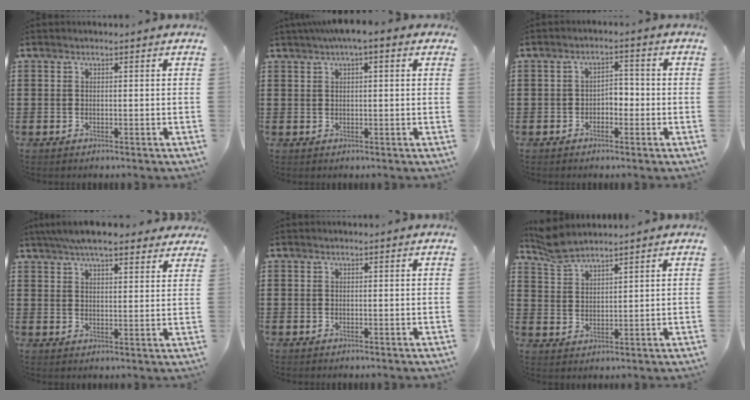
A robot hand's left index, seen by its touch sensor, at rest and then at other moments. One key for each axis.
{"total": 2.8, "fx": 1.4, "fy": 0.6, "fz": 2.3, "tx": -0.047, "ty": 0.006, "tz": 0.023}
{"total": 2.3, "fx": -1.4, "fy": 1.3, "fz": 1.3, "tx": -0.030, "ty": 0.008, "tz": -0.034}
{"total": 6.6, "fx": 5.8, "fy": 1.1, "fz": 2.9, "tx": -0.073, "ty": -0.006, "tz": 0.108}
{"total": 0.0}
{"total": 4.3, "fx": 4.2, "fy": 0.5, "fz": 1.1, "tx": -0.035, "ty": -0.009, "tz": 0.079}